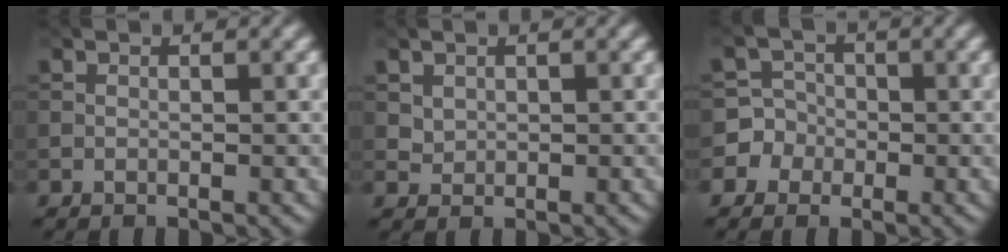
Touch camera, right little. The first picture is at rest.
{"total": 0.9, "force": [0.6, 0.6, 0.2], "torque": [-0.007, -0.003, 0.017]}
{"total": 4.2, "force": [-1.6, 3.9, 0.0], "torque": [0.023, 0.012, -0.040]}